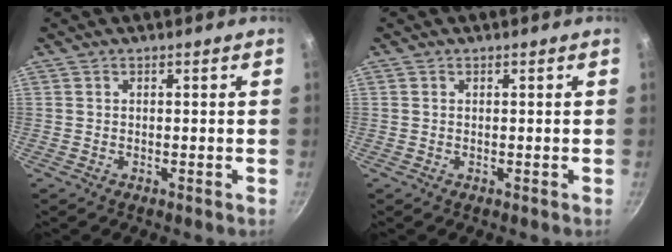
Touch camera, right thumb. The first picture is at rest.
{"total": 0.0}